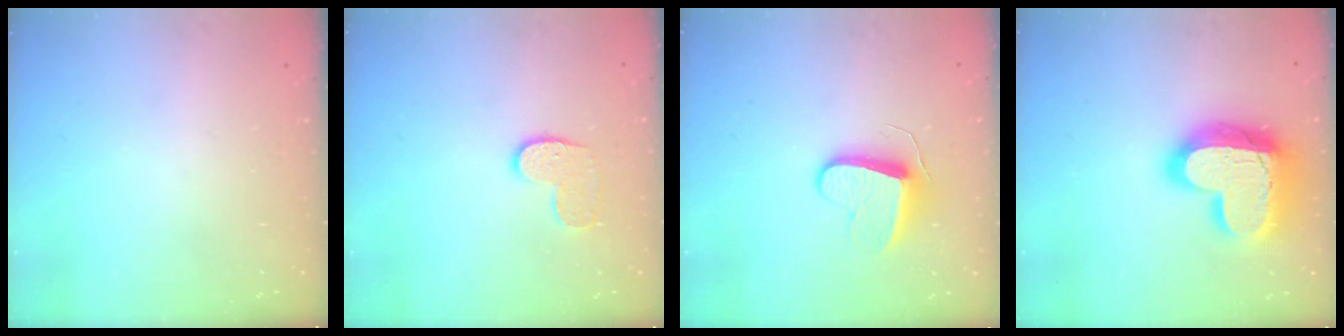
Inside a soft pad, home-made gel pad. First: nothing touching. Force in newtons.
{"total": 7.3, "press": 7.3, "slide": 0.2}
{"total": 9.3, "press": 9.3, "slide": 0.5}
{"total": 23.6, "press": 23.5, "slide": 2.0}